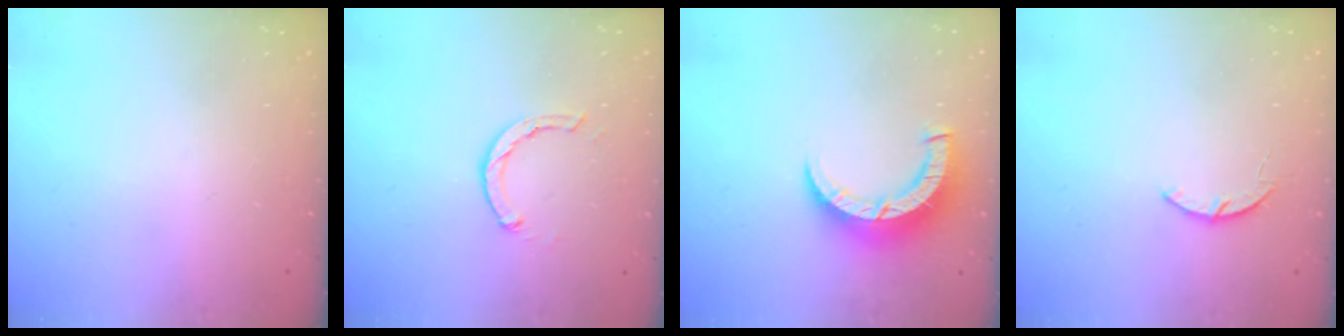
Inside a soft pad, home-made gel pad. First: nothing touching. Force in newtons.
{"total": 2.1, "press": 2.1, "slide": 0.3}
{"total": 8.8, "press": 8.8, "slide": 1.1}
{"total": 3.2, "press": 3.2, "slide": 0.4}